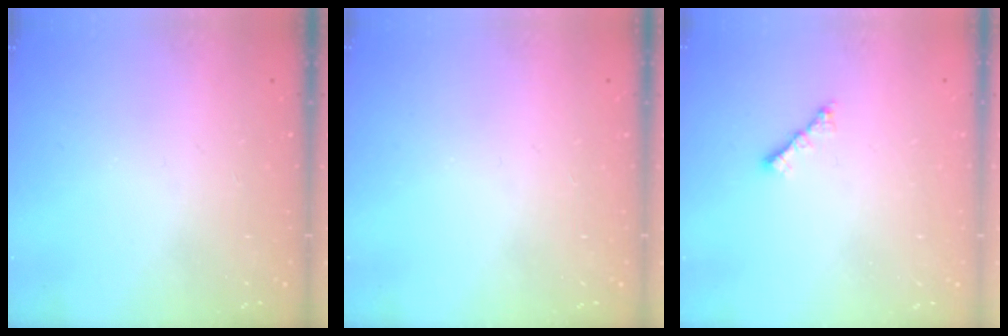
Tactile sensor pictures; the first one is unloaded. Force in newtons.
{"total": 0.0}
{"total": 2.0, "press": 1.9, "slide": 0.5}